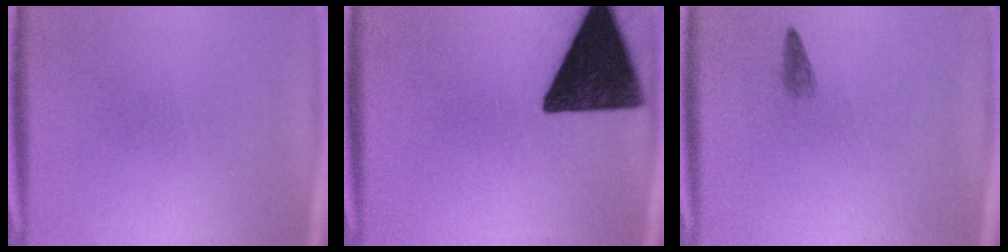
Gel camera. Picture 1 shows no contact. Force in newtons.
{"total": 16.8}
{"total": 1.1}